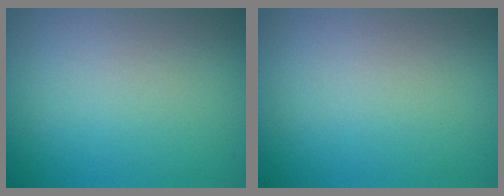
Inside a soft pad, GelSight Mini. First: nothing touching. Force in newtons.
{"total": 0.0}